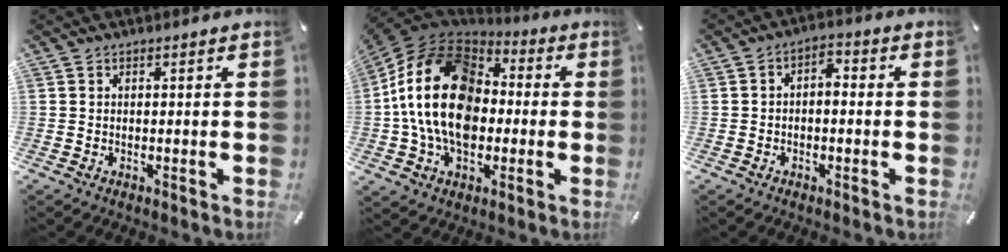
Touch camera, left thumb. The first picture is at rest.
{"total": 21.7, "force": [-1.2, 16.0, 14.6], "torque": [-0.311, 0.023, -0.025]}
{"total": 3.4, "force": [-1.3, 2.2, 2.2], "torque": [-0.040, 0.016, -0.027]}